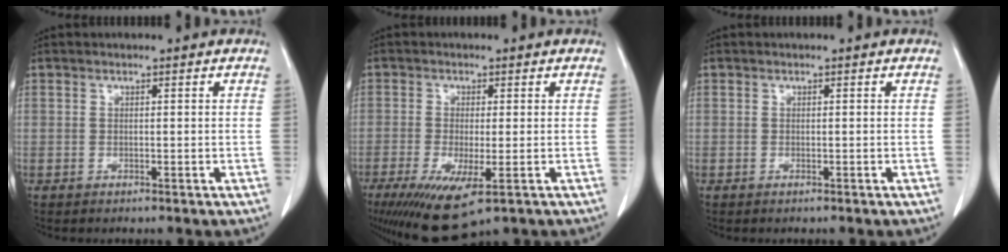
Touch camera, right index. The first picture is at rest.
{"total": 9.4, "force": [-4.7, 2.3, 7.8], "torque": [-0.131, -0.027, -0.070]}
{"total": 0.0}